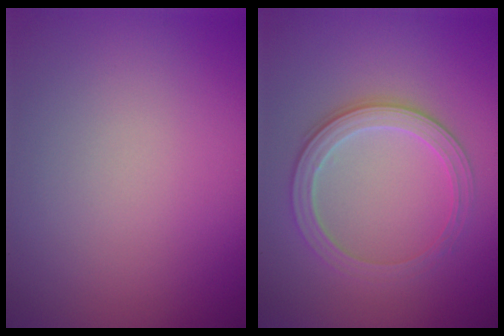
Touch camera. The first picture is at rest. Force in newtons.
{"total": 3.1, "press": 2.9, "slide": 1.0}